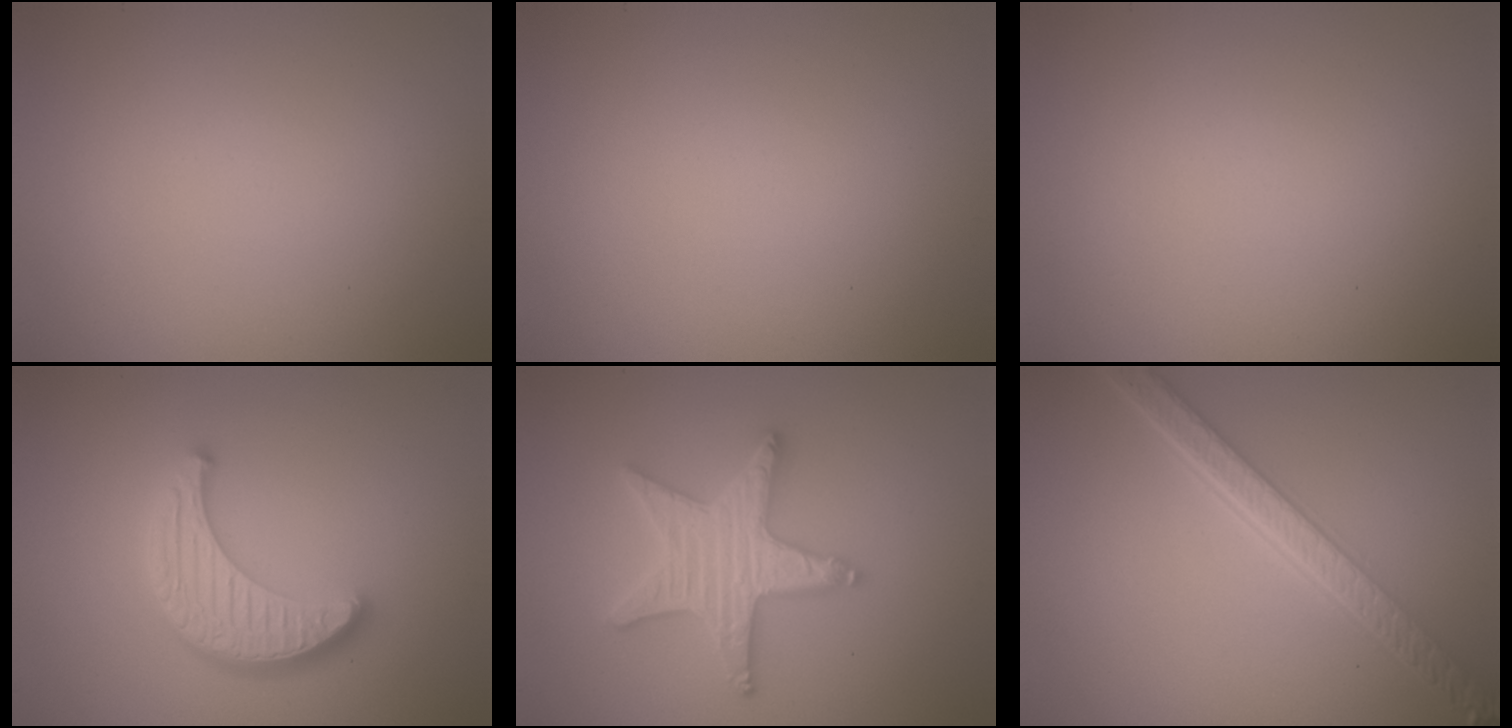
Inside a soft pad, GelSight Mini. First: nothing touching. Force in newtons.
{"total": 0.0}
{"total": 0.0}
{"total": 4.5, "press": 3.8, "slide": 2.4}
{"total": 5.2, "press": 5.1, "slide": 0.9}
{"total": 5.5, "press": 4.0, "slide": 3.8}